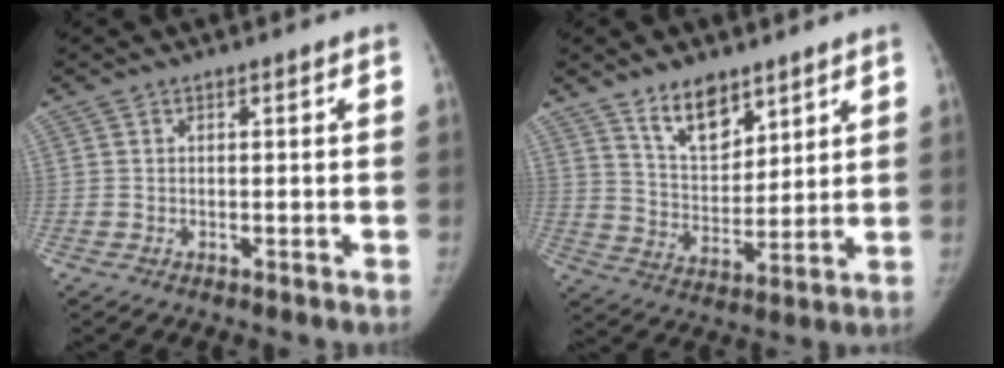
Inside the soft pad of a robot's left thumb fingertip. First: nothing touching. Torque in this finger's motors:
{"motor_torque": [0.53, -0.49, 1.28, -1.22, 0.04]}